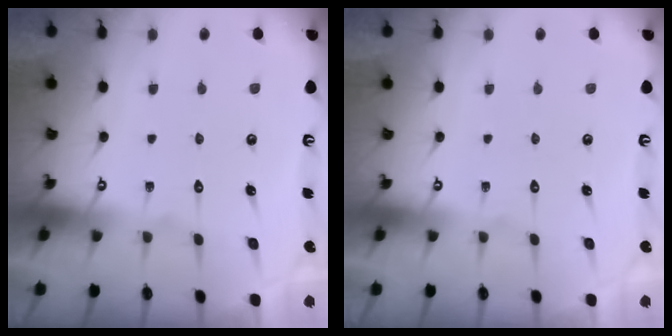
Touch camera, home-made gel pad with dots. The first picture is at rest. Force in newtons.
{"total": 0.0}